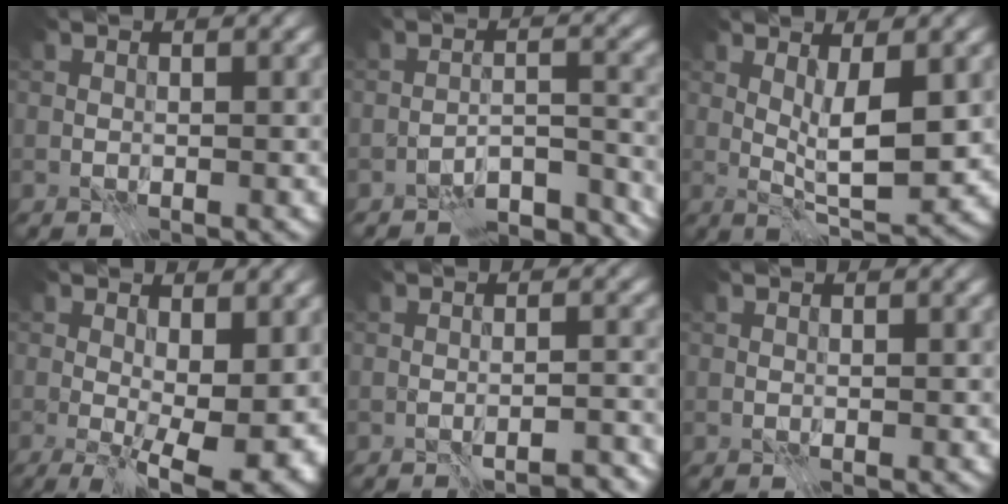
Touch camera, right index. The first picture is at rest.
{"total": 7.4, "force": [-7.1, 1.2, 1.7], "torque": [-0.023, 0.001, -0.101]}
{"total": 4.7, "force": [0.7, 1.0, 4.6], "torque": [-0.079, -0.012, 0.014]}
{"total": 9.2, "force": [-0.6, 3.8, 8.4], "torque": [-0.121, -0.014, 0.000]}
{"total": 2.5, "force": [-2.3, -0.2, 1.0], "torque": [-0.011, 0.000, -0.033]}
{"total": 0.0}